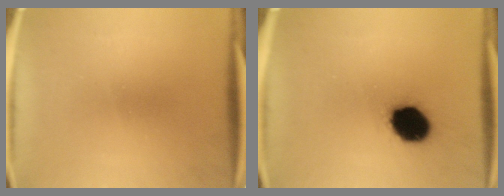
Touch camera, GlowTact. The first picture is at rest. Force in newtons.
{"total": 13.1}